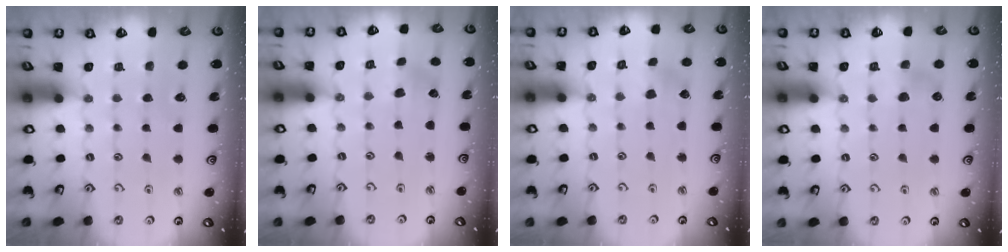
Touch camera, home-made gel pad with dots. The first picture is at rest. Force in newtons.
{"total": 2.6, "press": 2.6, "slide": 0.2}
{"total": 2.4, "press": 2.4, "slide": 0.6}
{"total": 3.8, "press": 3.7, "slide": 0.8}